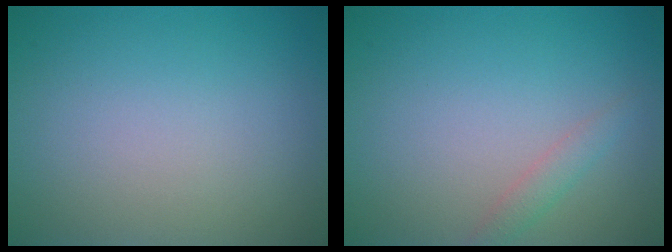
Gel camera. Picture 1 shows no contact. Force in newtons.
{"total": 1.3, "press": 1.3, "slide": 0.1}